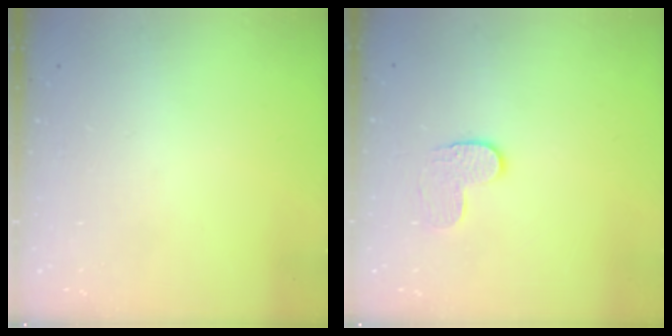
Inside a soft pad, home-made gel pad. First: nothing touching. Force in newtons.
{"total": 6.3, "press": 6.3, "slide": 0.4}